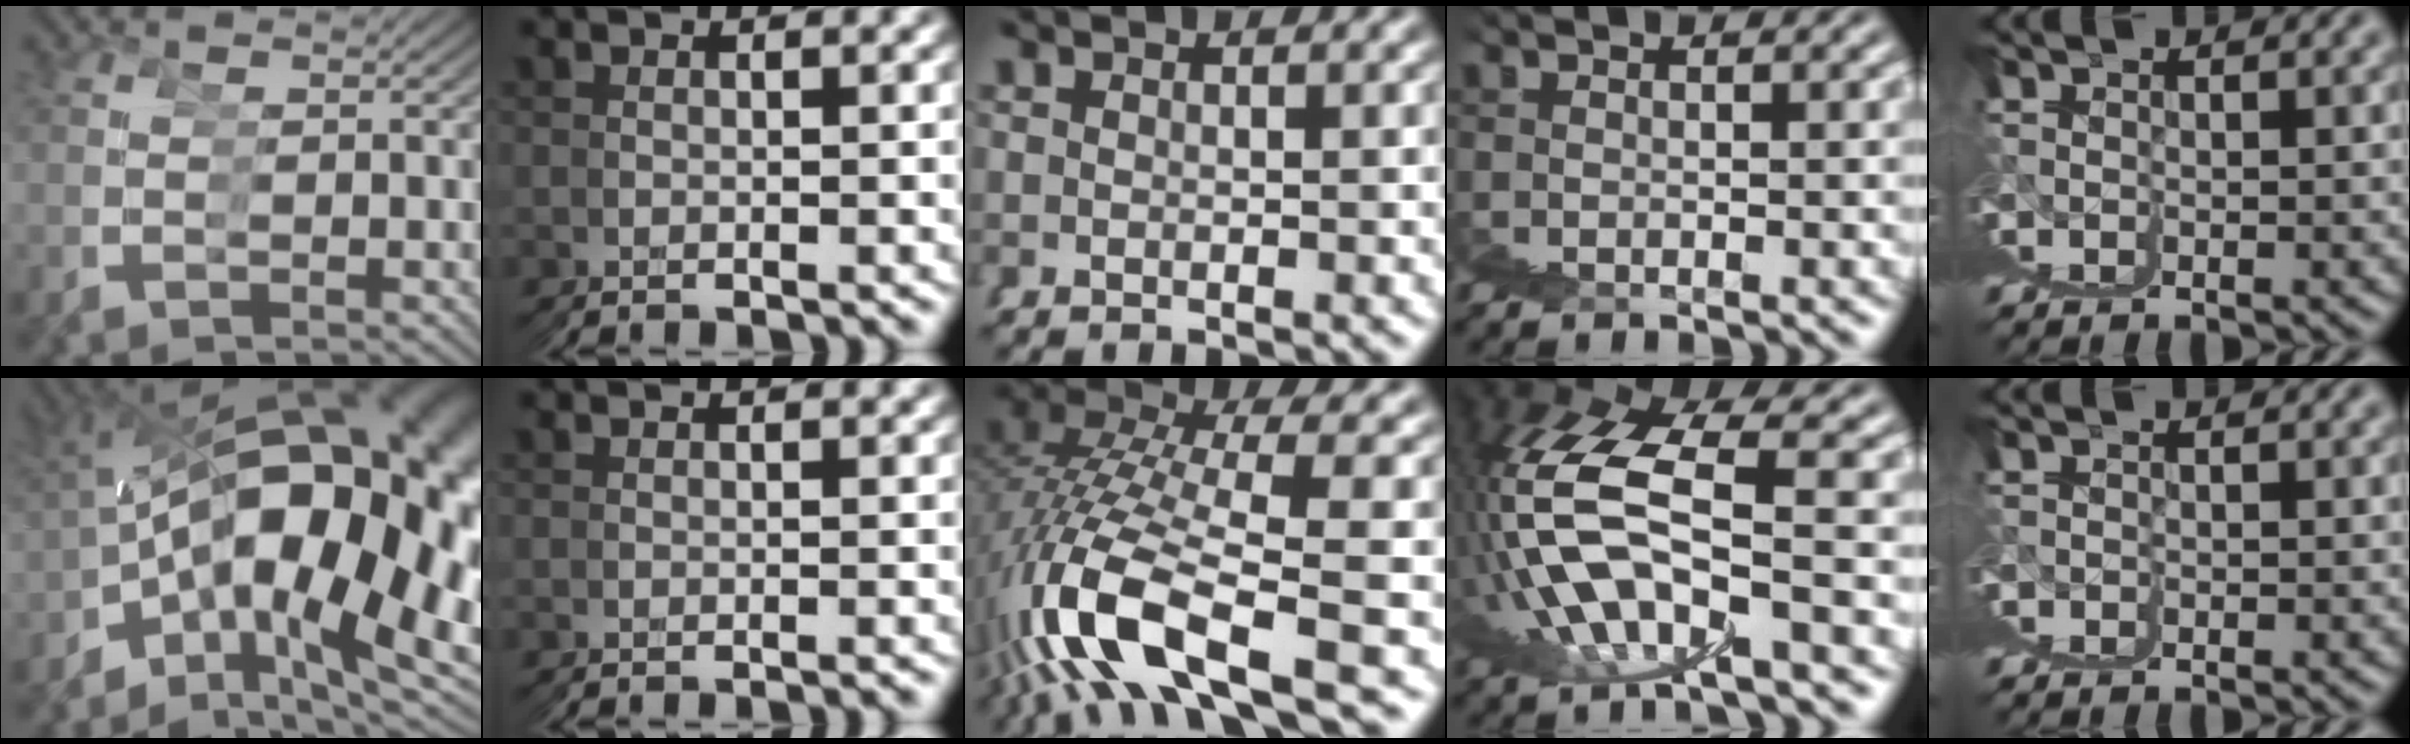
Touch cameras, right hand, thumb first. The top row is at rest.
{"thumb": {"total": 23.2, "force": [0.0, 14.0, 18.5], "torque": [-0.269, -0.023, 0.021]}, "index": {"total": 0.5, "force": [0.0, -0.5, -0.2], "torque": [0.001, 0.003, -0.002]}, "middle": {"total": 10.3, "force": [-1.8, 5.8, 8.3], "torque": [-0.192, -0.028, -0.019]}, "ring": {"total": 8.5, "force": [4.2, 2.5, 7.0], "torque": [-0.168, 0.017, 0.065]}, "little": {"total": 1.7, "force": [0.3, -1.6, -0.4], "torque": [0.010, 0.004, 0.007]}}